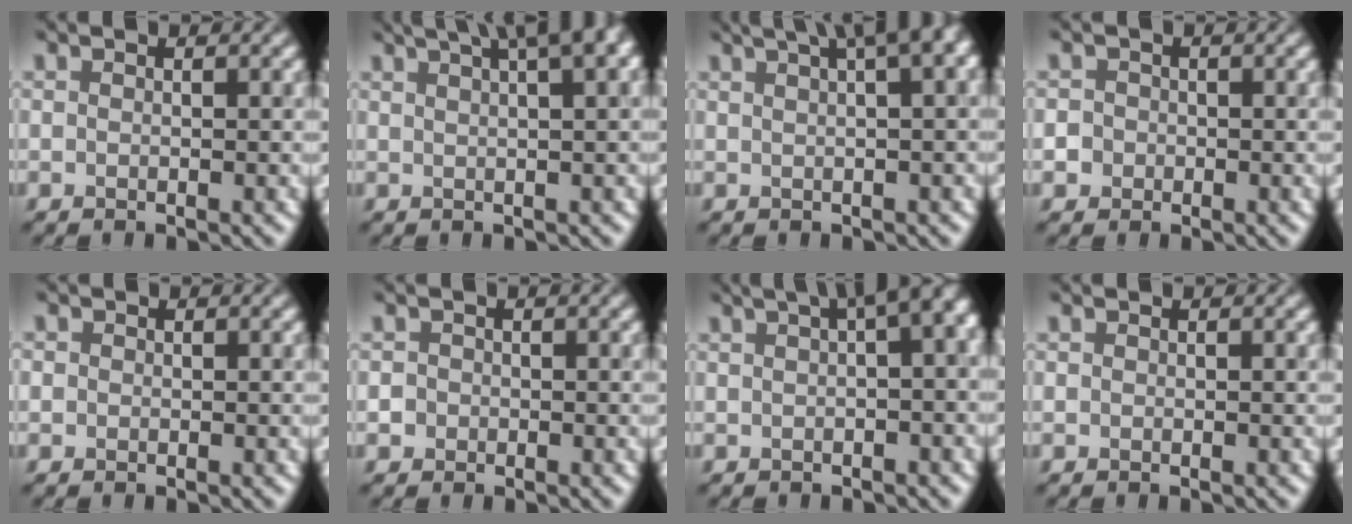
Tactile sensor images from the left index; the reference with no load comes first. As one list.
[{"total": 8.8, "force": [5.0, 3.1, 6.6], "torque": [-0.052, 0.053, 0.048]}, {"total": 9.0, "force": [4.6, 3.4, 6.9], "torque": [-0.065, 0.053, 0.053]}, {"total": 1.6, "force": [-0.6, 1.5, 0.1], "torque": [0.015, 0.009, -0.017]}, {"total": 0.5, "force": [-0.1, 0.4, -0.2], "torque": [0.011, -0.003, -0.003]}, {"total": 1.1, "force": [-0.4, 1.0, -0.1], "torque": [0.014, 0.001, -0.009]}, {"total": 8.5, "force": [2.6, 3.4, 7.3], "torque": [-0.047, 0.040, 0.031]}, {"total": 0.0}]